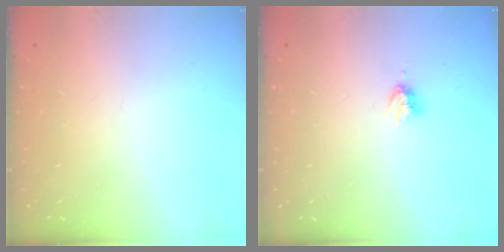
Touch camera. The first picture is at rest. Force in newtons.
{"total": 2.9, "press": 2.9, "slide": 0.5}